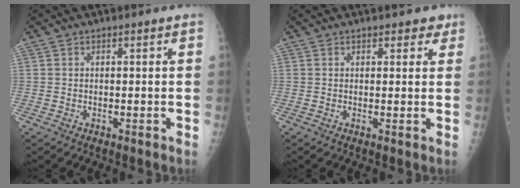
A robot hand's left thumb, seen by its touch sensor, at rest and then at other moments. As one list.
[{"total": 2.2, "force": [1.6, 1.5, 0.6], "torque": [0.023, -0.005, 0.012]}]